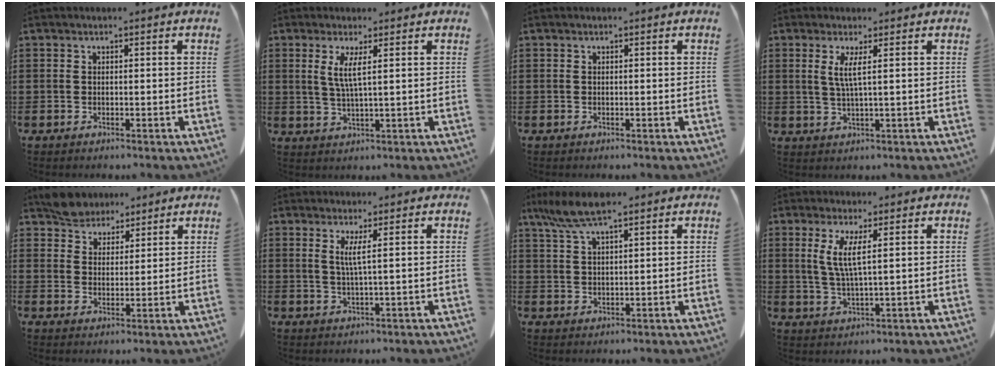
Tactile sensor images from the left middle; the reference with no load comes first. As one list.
[{"total": 3.5, "force": [1.4, 0.0, 3.1], "torque": [-0.070, -0.004, 0.024]}, {"total": 0.0}, {"total": 3.0, "force": [1.0, -0.3, 2.8], "torque": [-0.060, -0.006, 0.015]}, {"total": 4.9, "force": [4.4, 2.1, 0.4], "torque": [-0.027, -0.003, 0.085]}, {"total": 2.6, "force": [0.9, -0.6, 2.4], "torque": [-0.050, -0.009, 0.014]}, {"total": 6.5, "force": [4.6, 1.1, 4.5], "torque": [-0.106, -0.006, 0.082]}, {"total": 4.4, "force": [1.8, 0.3, 4.0], "torque": [-0.086, -0.003, 0.030]}]